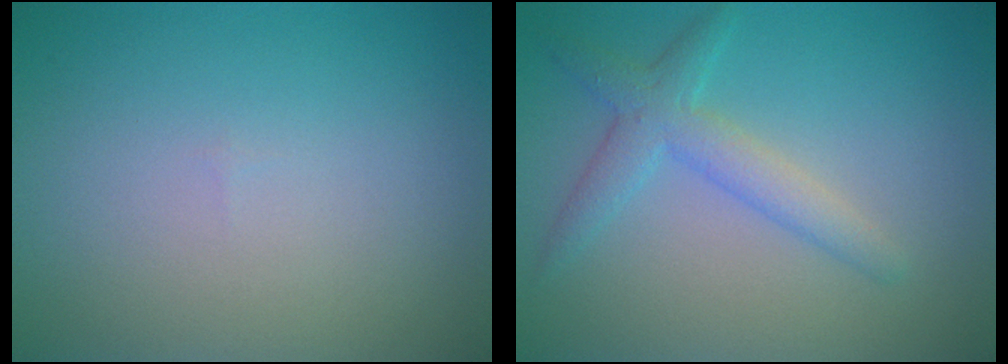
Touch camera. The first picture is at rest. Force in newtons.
{"total": 2.9, "press": 2.9, "slide": 0.1}